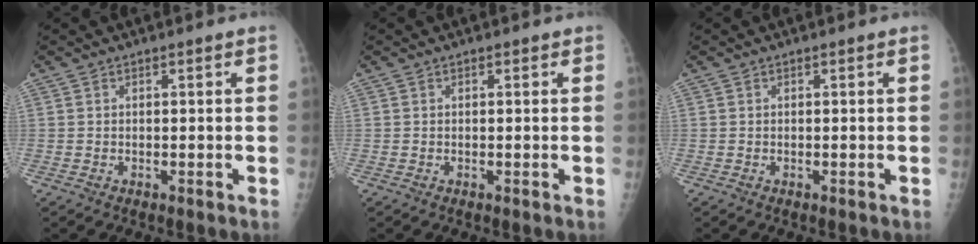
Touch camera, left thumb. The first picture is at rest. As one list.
[{"total": 0.0}, {"total": 0.0}]